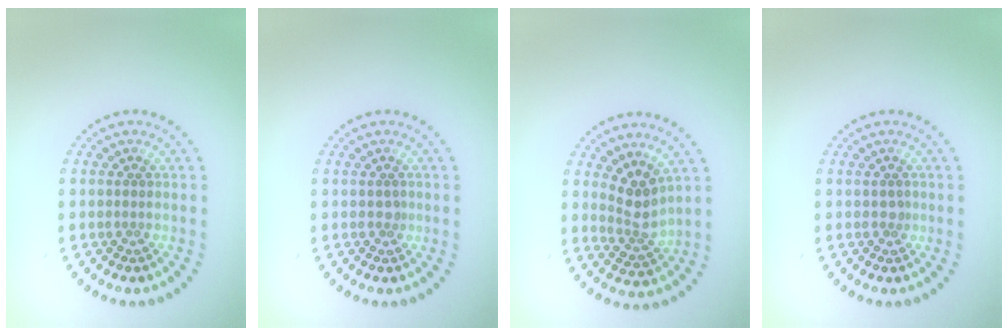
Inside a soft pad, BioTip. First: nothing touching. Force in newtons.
{"total": 0.6, "press": 0.5, "slide": 0.4}
{"total": 2.8, "press": 2.1, "slide": 1.8}
{"total": 0.6, "press": 0.5, "slide": 0.4}